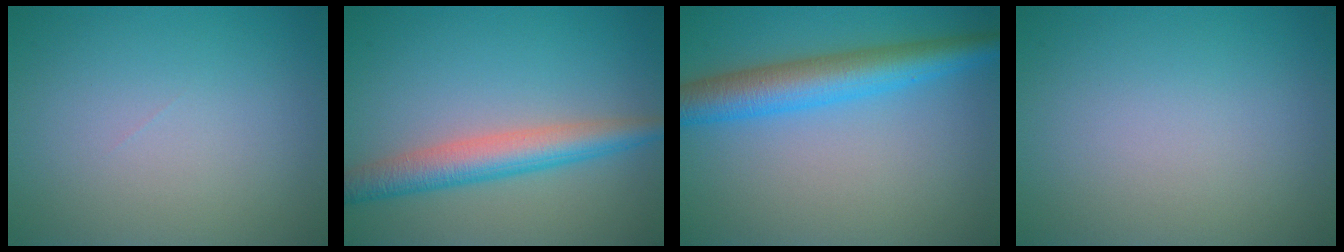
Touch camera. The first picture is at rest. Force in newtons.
{"total": 4.6, "press": 4.6, "slide": 0.0}
{"total": 5.9, "press": 5.9, "slide": 0.1}
{"total": 0.0}